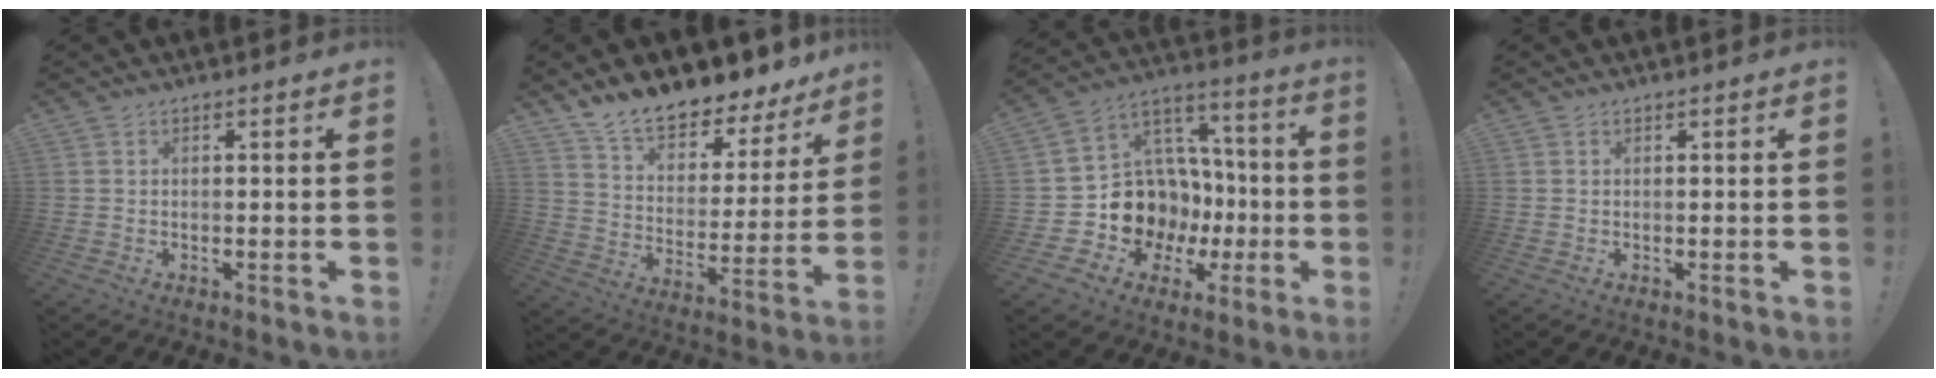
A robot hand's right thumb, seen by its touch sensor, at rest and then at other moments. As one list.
[{"total": 12.2, "force": [11.1, 3.4, 3.8], "torque": [-0.080, -0.096, 0.196]}, {"total": 14.4, "force": [-2.9, 13.2, 4.9], "torque": [-0.065, -0.002, -0.012]}, {"total": 0.0}]